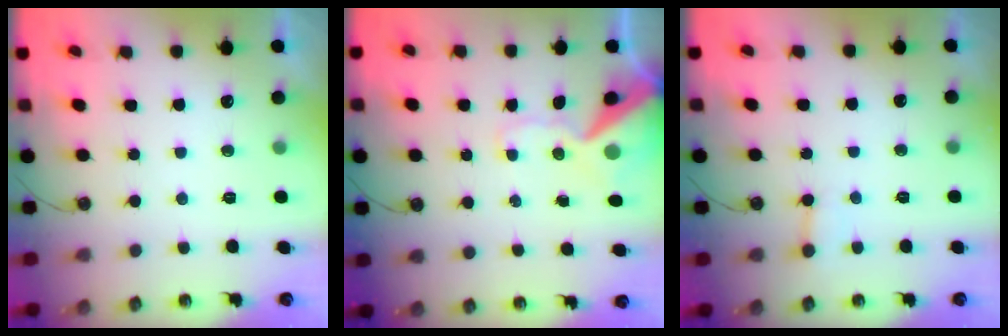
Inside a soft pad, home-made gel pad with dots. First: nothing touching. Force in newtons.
{"total": 13.9, "press": 13.7, "slide": 2.2}
{"total": 3.7, "press": 3.7, "slide": 0.3}